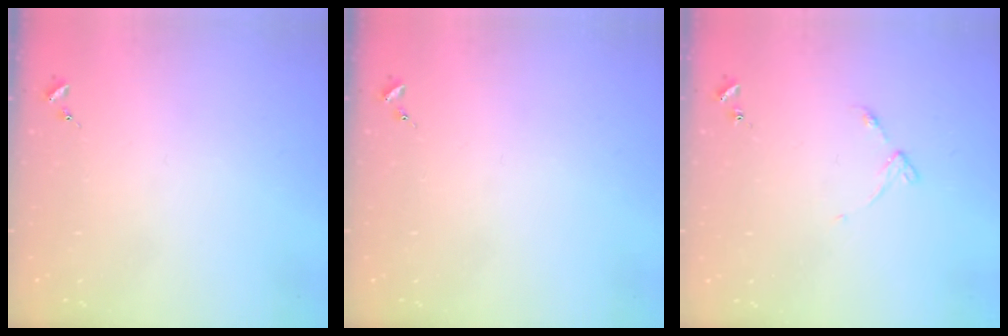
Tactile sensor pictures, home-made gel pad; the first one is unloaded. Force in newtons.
{"total": 0.0}
{"total": 4.9, "press": 4.9, "slide": 0.6}